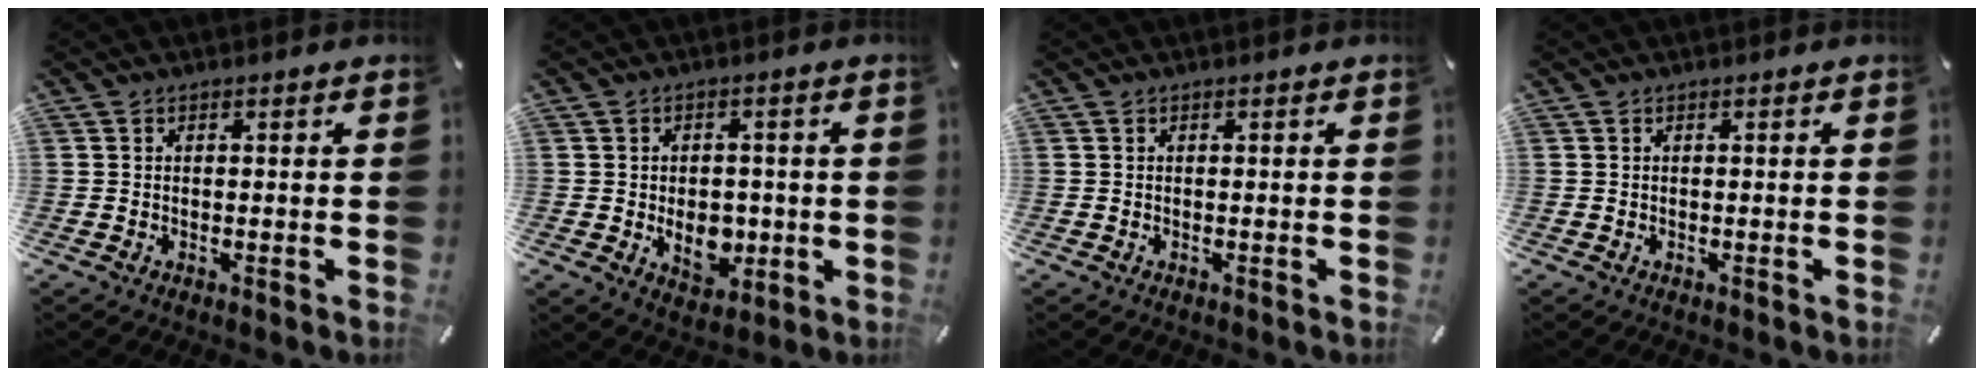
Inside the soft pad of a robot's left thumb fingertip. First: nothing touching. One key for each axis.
{"total": 7.8, "fx": -1.1, "fy": 5.9, "fz": 5.0, "tx": -0.067, "ty": -0.001, "tz": -0.019}
{"total": 0.0}
{"total": 0.0}